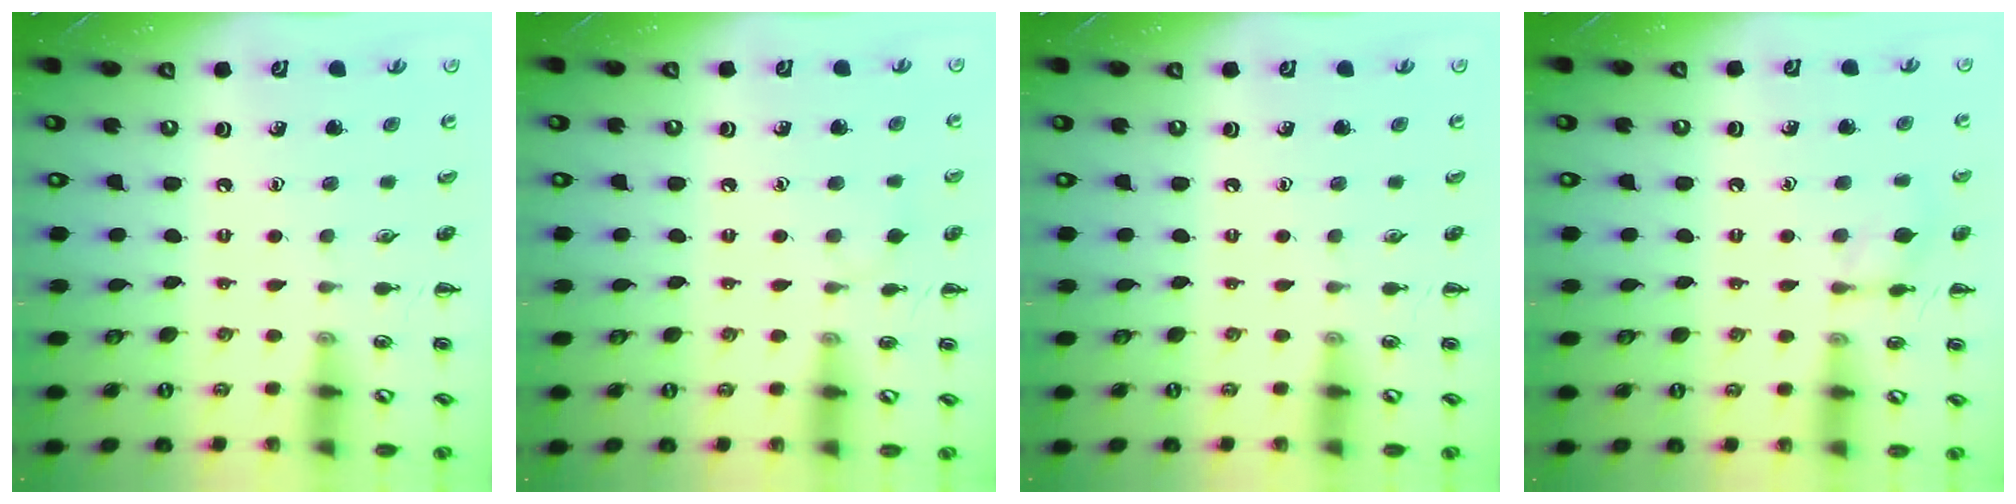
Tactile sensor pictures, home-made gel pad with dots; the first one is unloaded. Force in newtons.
{"total": 5.3, "press": 5.0, "slide": 1.7}
{"total": 0.0}
{"total": 7.3, "press": 7.2, "slide": 1.5}